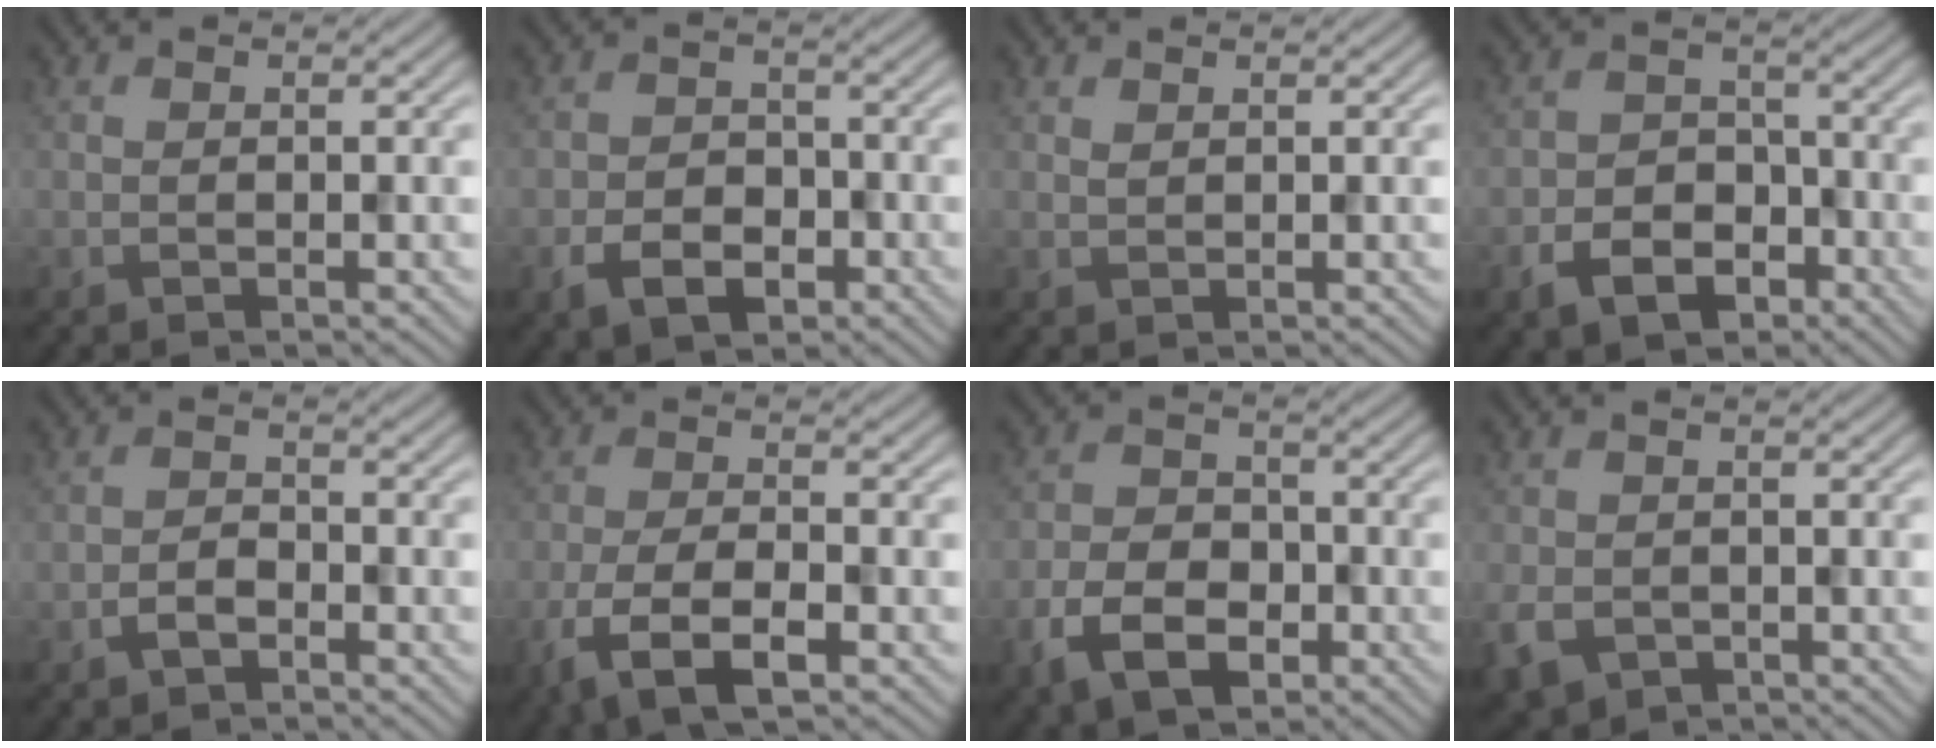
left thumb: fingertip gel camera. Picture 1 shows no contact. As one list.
[{"total": 5.4, "force": [-2.6, 3.6, 3.0], "torque": [-0.058, -0.008, -0.054]}, {"total": 0.7, "force": [0.6, 0.3, 0.2], "torque": [-0.009, -0.001, 0.012]}, {"total": 6.7, "force": [-3.7, 4.4, 3.5], "torque": [-0.071, -0.006, -0.074]}, {"total": 2.4, "force": [-1.5, 1.3, 1.3], "torque": [-0.025, 0.004, -0.034]}, {"total": 7.1, "force": [-3.6, 2.8, 5.4], "torque": [-0.116, -0.008, -0.073]}, {"total": 7.7, "force": [-3.7, 5.0, 4.5], "torque": [-0.101, -0.009, -0.076]}, {"total": 3.9, "force": [-1.7, 3.0, 1.9], "torque": [-0.055, -0.016, -0.038]}]